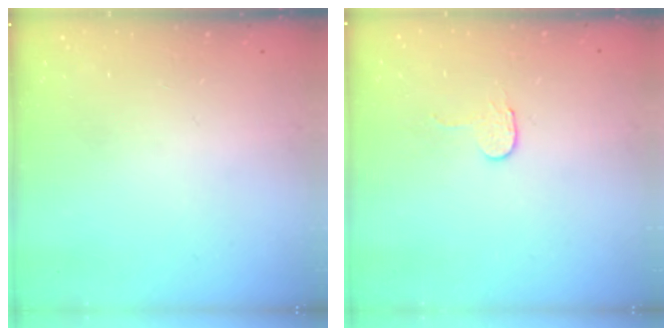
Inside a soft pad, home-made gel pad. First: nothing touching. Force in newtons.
{"total": 2.7, "press": 2.7, "slide": 0.2}